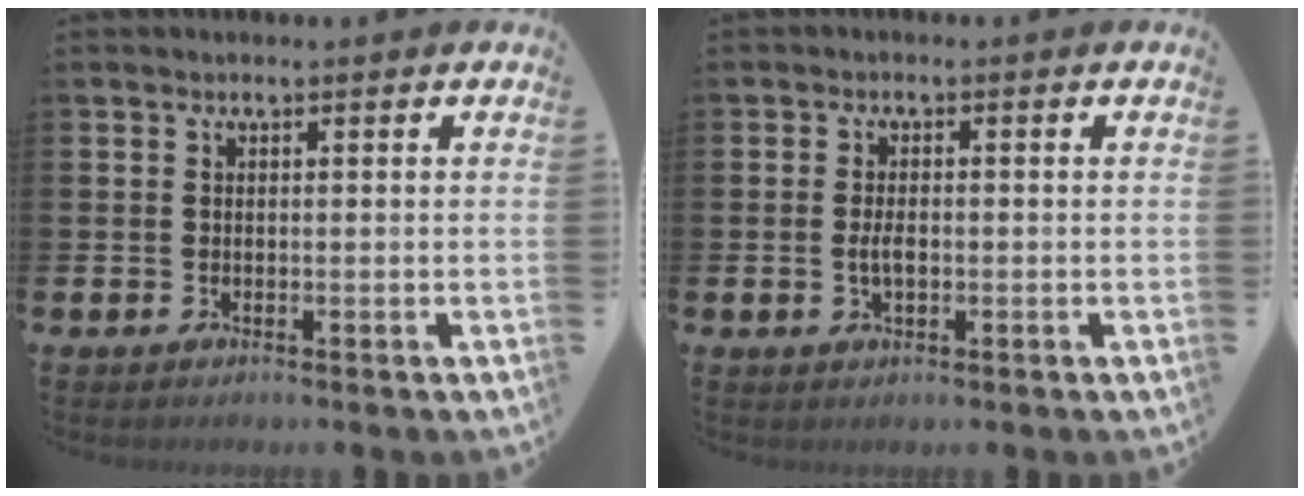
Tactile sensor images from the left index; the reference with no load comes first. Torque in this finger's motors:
{"motor_torque": [0.74, 0.27, 0.06, 0.12]}